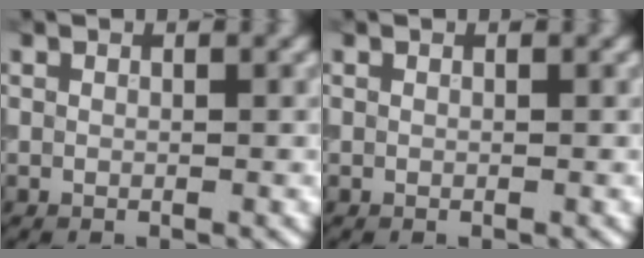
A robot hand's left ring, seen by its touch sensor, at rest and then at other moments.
{"total": 0.0}